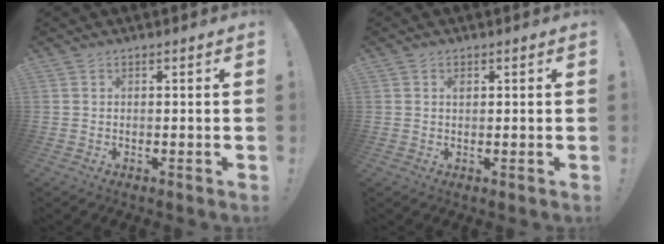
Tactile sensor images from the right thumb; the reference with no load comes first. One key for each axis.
{"total": 0.9, "fx": 0.3, "fy": 0.6, "fz": 0.6, "tx": 0.003, "ty": -0.003, "tz": 0.002}